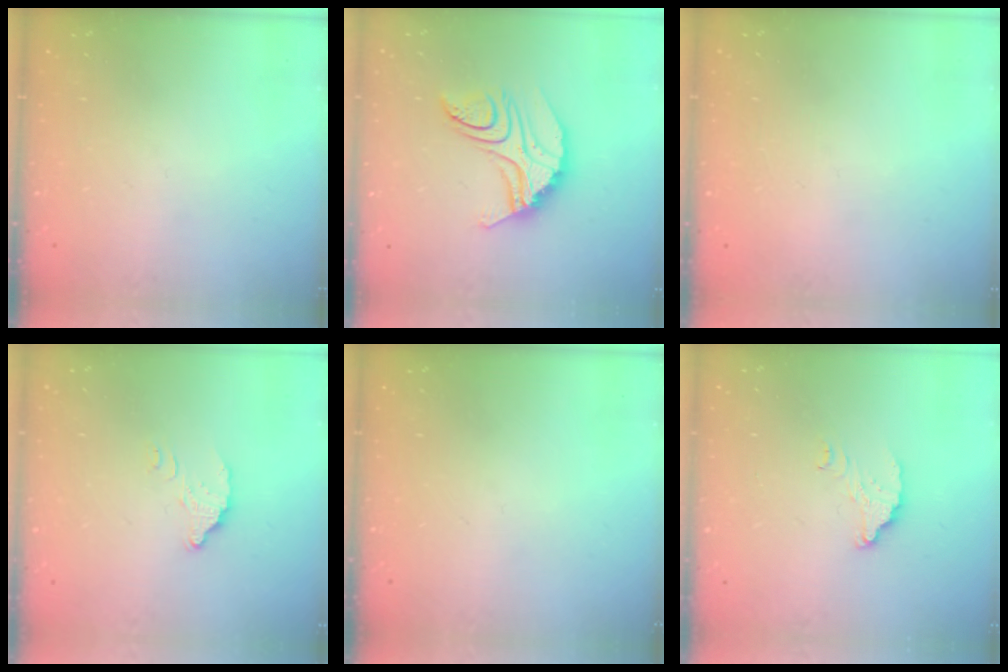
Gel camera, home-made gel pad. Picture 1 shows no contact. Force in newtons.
{"total": 12.3, "press": 12.2, "slide": 1.0}
{"total": 2.3, "press": 2.3, "slide": 0.1}
{"total": 6.0, "press": 6.0, "slide": 0.4}
{"total": 0.0}
{"total": 4.6, "press": 4.6, "slide": 0.2}